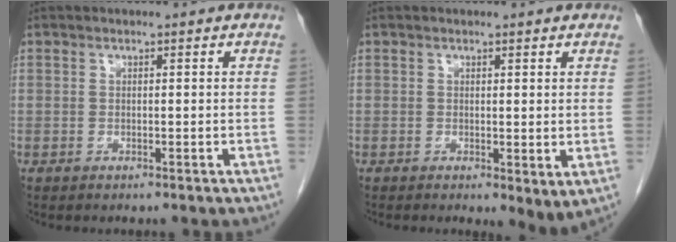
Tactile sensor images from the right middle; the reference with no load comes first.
{"total": 3.2, "force": [0.3, 1.0, 3.0], "torque": [-0.046, -0.011, 0.011]}